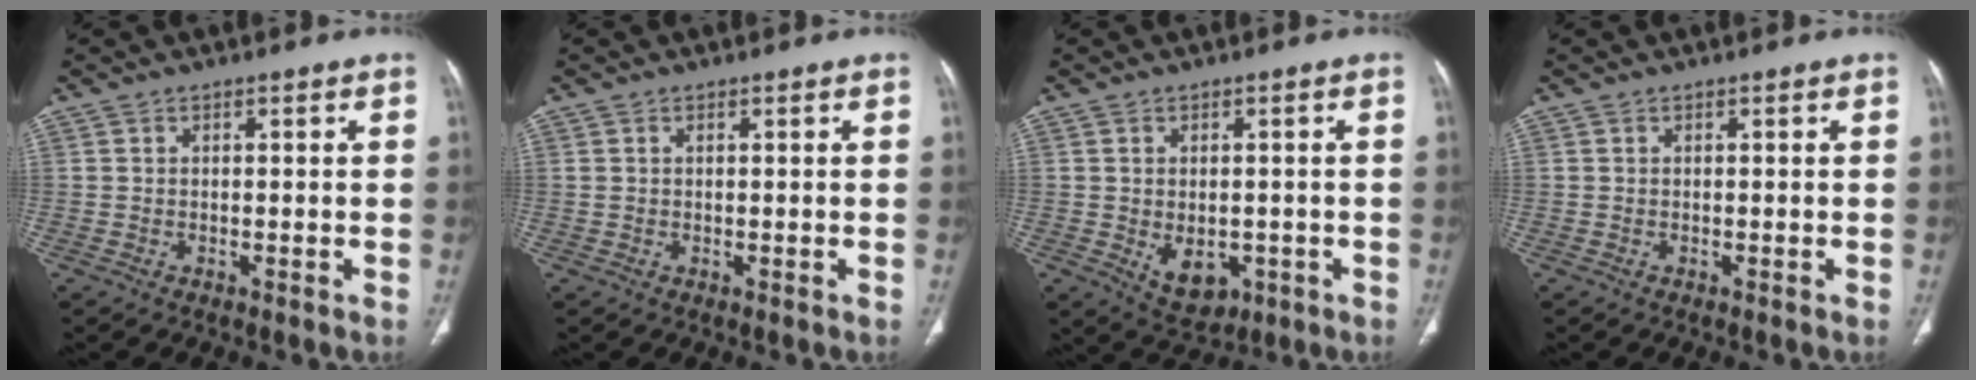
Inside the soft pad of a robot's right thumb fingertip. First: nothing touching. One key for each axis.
{"total": 0.6, "fx": 0.3, "fy": 0.3, "fz": 0.4, "tx": -0.011, "ty": 0.010, "tz": 0.008}
{"total": 7.1, "fx": -1.6, "fy": 5.0, "fz": 4.9, "tx": -0.051, "ty": -0.005, "tz": -0.003}
{"total": 0.0}